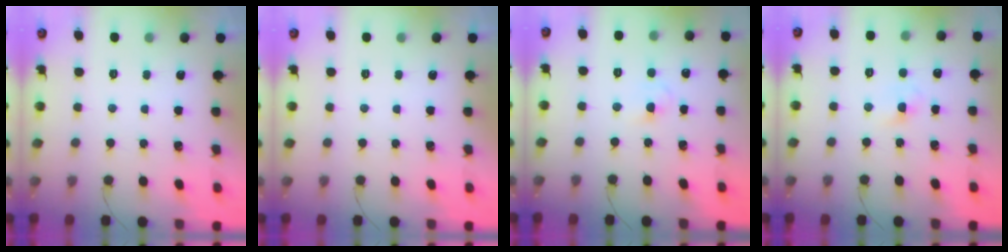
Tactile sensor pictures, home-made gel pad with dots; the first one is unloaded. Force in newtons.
{"total": 0.0}
{"total": 2.2, "press": 2.0, "slide": 0.9}
{"total": 2.7, "press": 2.5, "slide": 1.1}